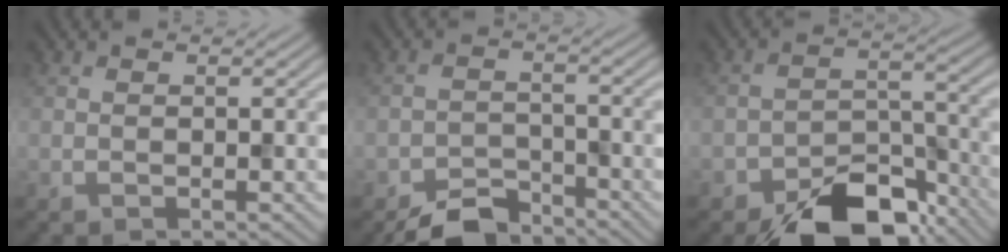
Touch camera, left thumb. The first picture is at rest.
{"total": 4.5, "force": [-4.2, 1.5, 0.9], "torque": [-0.009, -0.003, -0.079]}
{"total": 10.5, "force": [-8.0, 4.8, 4.9], "torque": [-0.060, -0.007, -0.138]}